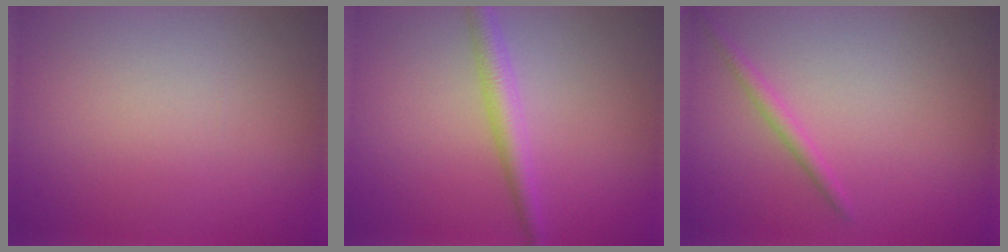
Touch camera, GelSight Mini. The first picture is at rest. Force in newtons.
{"total": 2.6, "press": 2.6, "slide": 0.0}
{"total": 1.3, "press": 1.3, "slide": 0.0}